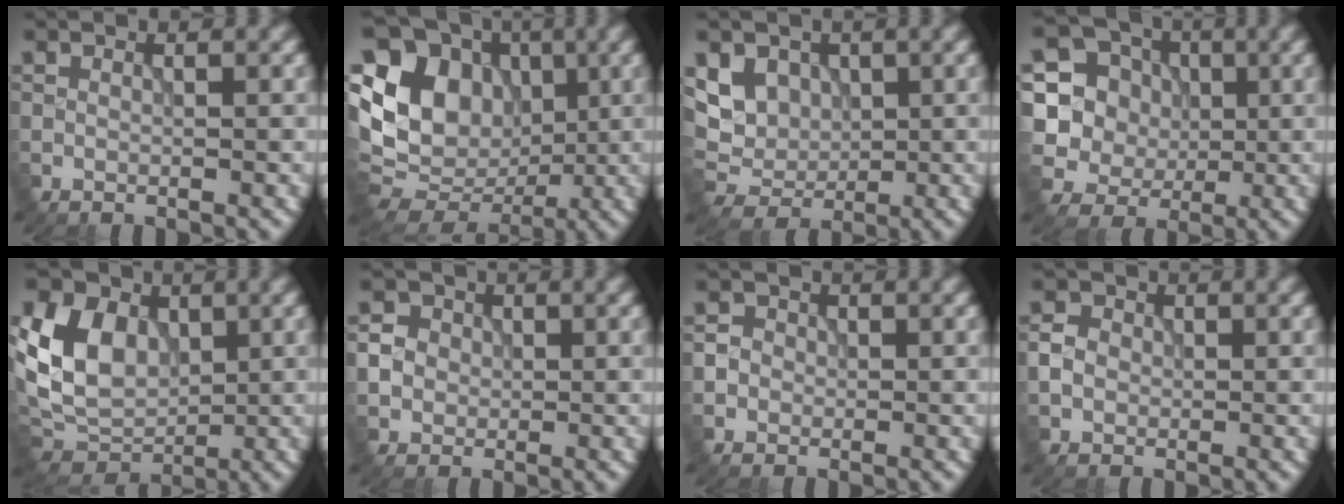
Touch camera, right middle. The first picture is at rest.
{"total": 11.9, "force": [1.0, 9.7, 6.8], "torque": [-0.132, 0.008, 0.015]}
{"total": 5.0, "force": [1.6, 4.0, 2.5], "torque": [-0.048, -0.002, 0.025]}
{"total": 8.7, "force": [1.0, 8.2, 2.6], "torque": [-0.086, 0.017, 0.001]}
{"total": 8.1, "force": [1.1, 6.2, 5.1], "torque": [-0.116, 0.000, 0.009]}
{"total": 3.7, "force": [0.4, 3.5, 1.2], "torque": [-0.009, 0.014, 0.006]}
{"total": 2.6, "force": [0.2, 2.5, 0.7], "torque": [0.004, 0.007, -0.008]}
{"total": 2.1, "force": [-0.2, 1.9, 0.8], "torque": [-0.013, 0.002, -0.006]}